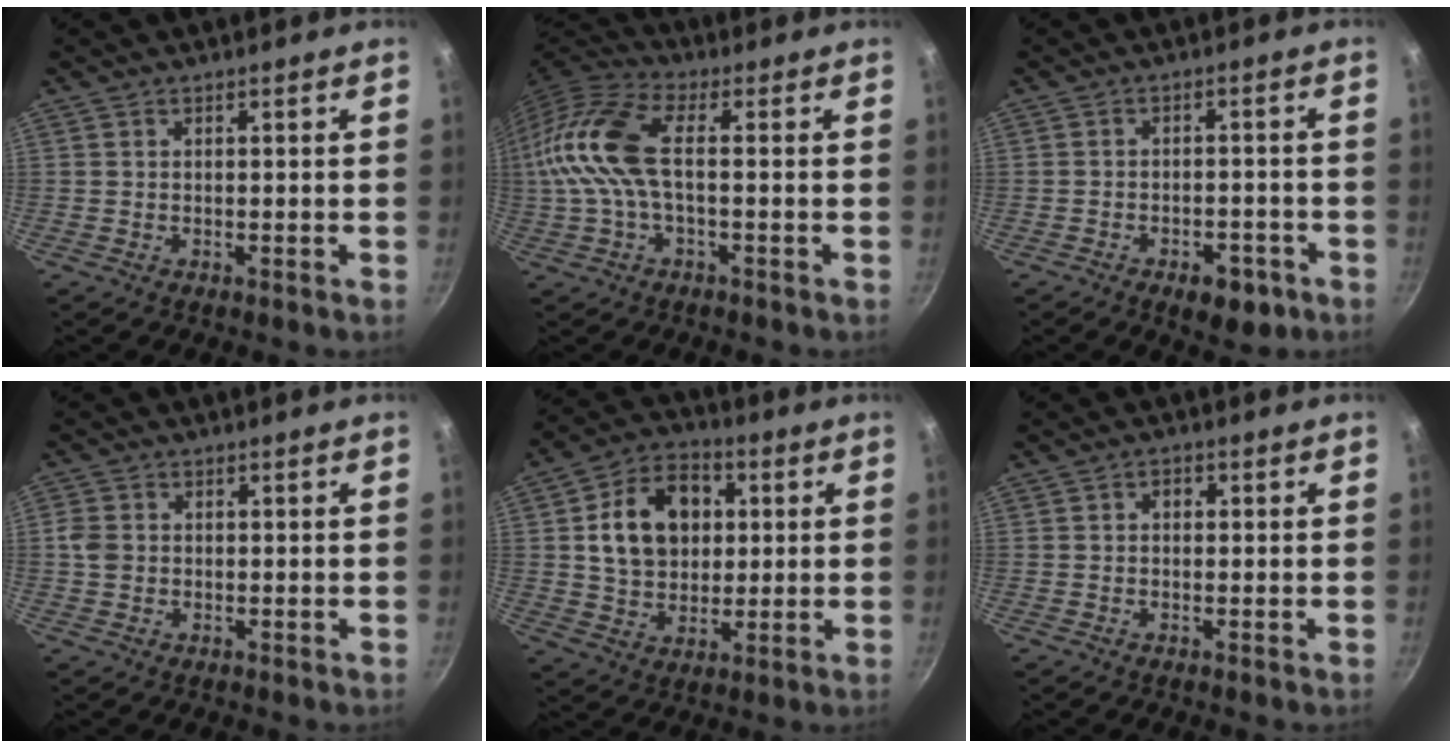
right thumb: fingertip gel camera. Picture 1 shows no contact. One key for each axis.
{"total": 13.2, "fx": 0.3, "fy": 6.1, "fz": 11.7, "tx": -0.259, "ty": 0.024, "tz": -0.012}
{"total": 6.9, "fx": -3.7, "fy": 3.7, "fz": 4.5, "tx": -0.038, "ty": 0.025, "tz": -0.042}
{"total": 3.3, "fx": -0.1, "fy": 2.8, "fz": 1.6, "tx": -0.025, "ty": 0.007, "tz": -0.006}
{"total": 15.3, "fx": 2.8, "fy": 11.5, "fz": 9.7, "tx": -0.131, "ty": 0.013, "tz": 0.043}
{"total": 1.7, "fx": 0.3, "fy": 1.3, "fz": 1.1, "tx": -0.013, "ty": 0.004, "tz": 0.002}